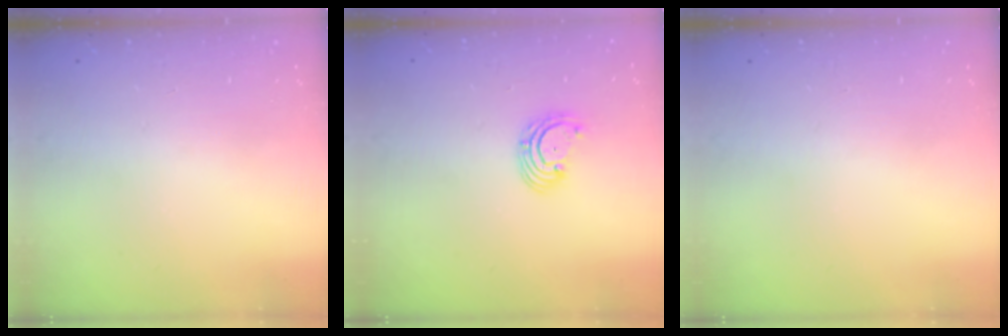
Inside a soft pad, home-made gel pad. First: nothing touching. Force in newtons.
{"total": 2.9, "press": 2.9, "slide": 0.1}
{"total": 0.0}